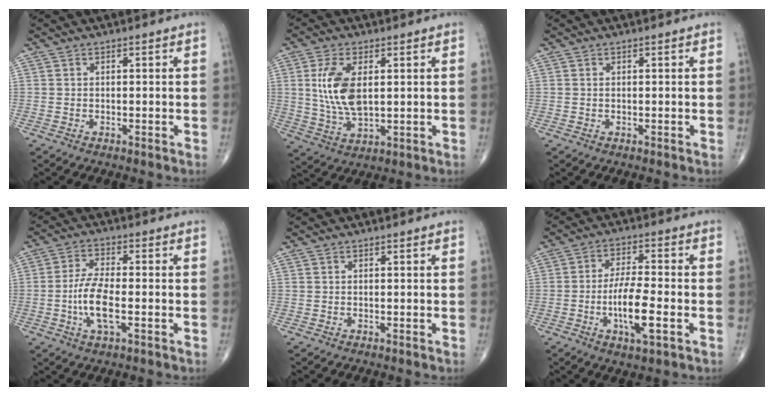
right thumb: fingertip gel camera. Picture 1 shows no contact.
{"total": 10.3, "force": [1.9, 5.1, 8.8], "torque": [-0.177, -0.012, 0.042]}
{"total": 0.0}
{"total": 7.9, "force": [-1.8, 2.7, 7.3], "torque": [-0.150, 0.006, -0.038]}
{"total": 0.0}
{"total": 9.6, "force": [-2.8, 2.5, 8.9], "torque": [-0.164, 0.007, -0.052]}